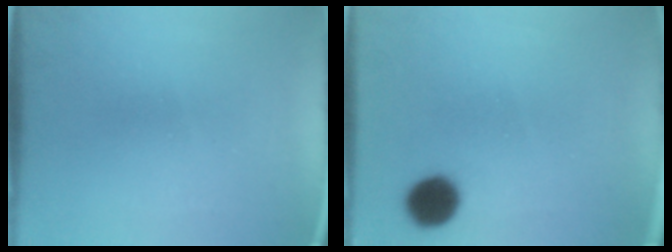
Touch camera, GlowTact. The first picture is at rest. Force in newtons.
{"total": 8.1}